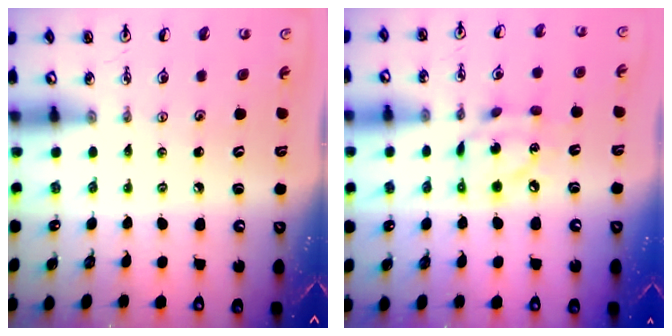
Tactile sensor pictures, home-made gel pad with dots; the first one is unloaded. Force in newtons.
{"total": 9.8, "press": 9.8, "slide": 0.6}